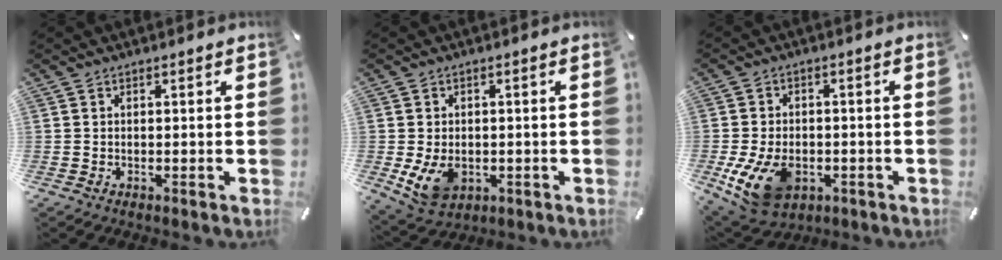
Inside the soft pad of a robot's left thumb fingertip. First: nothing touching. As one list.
[{"total": 7.2, "force": [-1.3, 5.5, 4.5], "torque": [-0.090, -0.001, -0.025]}, {"total": 12.1, "force": [-3.7, 8.6, 7.7], "torque": [-0.154, 0.009, -0.062]}]